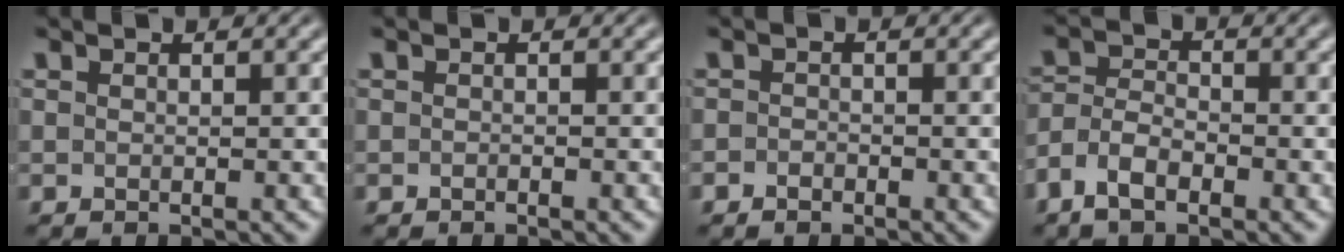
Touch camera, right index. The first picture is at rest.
{"total": 0.6, "force": [-0.4, -0.4, -0.1], "torque": [0.001, -0.005, -0.004]}
{"total": 1.1, "force": [-1.1, 0.1, -0.2], "torque": [0.006, -0.011, -0.016]}
{"total": 4.0, "force": [-2.2, 2.6, 2.1], "torque": [-0.051, -0.017, -0.034]}